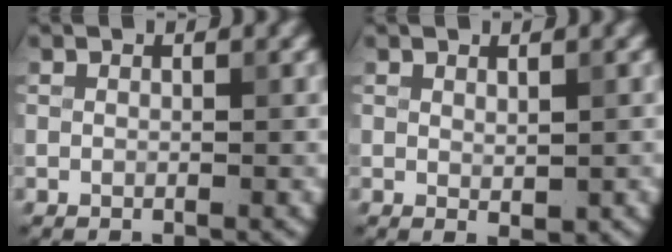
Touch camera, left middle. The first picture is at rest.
{"total": 0.8, "force": [0.4, 0.2, 0.7], "torque": [-0.011, -0.004, 0.010]}